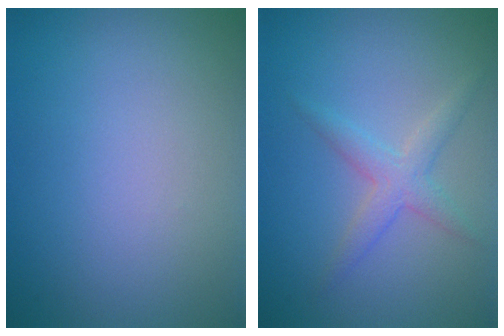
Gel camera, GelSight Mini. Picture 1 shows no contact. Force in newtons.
{"total": 2.3, "press": 2.3, "slide": 0.1}